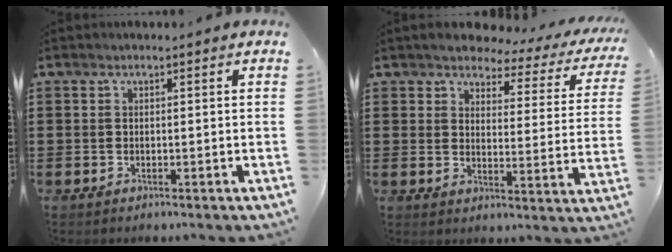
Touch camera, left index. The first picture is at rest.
{"total": 3.9, "force": [3.7, 0.9, 1.1], "torque": [-0.037, -0.024, 0.056]}